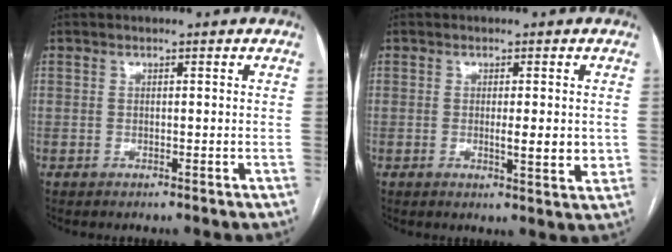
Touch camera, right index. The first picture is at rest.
{"total": 4.3, "force": [-0.1, 0.9, 4.2], "torque": [-0.061, -0.006, -0.003]}